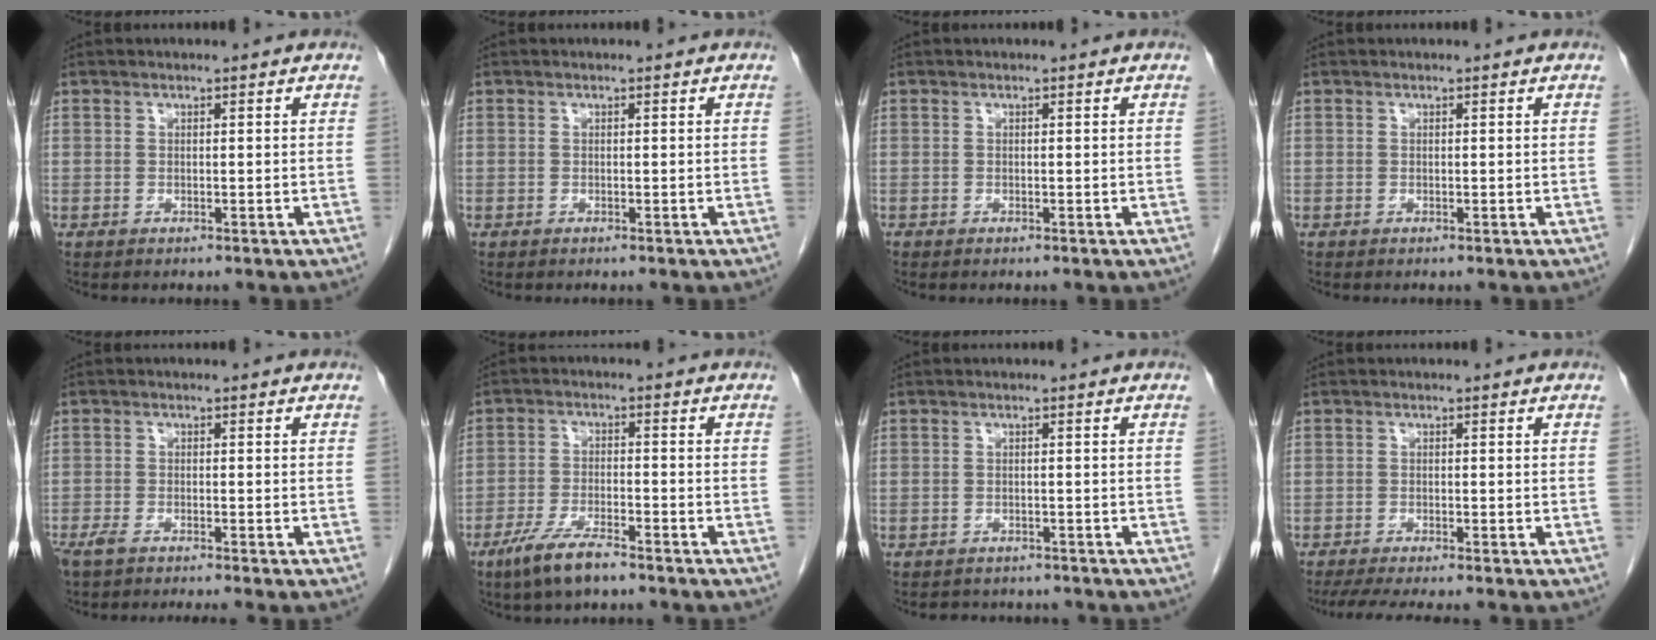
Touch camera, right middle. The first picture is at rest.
{"total": 0.0}
{"total": 0.0}
{"total": 0.0}
{"total": 5.3, "force": [-4.5, 0.2, 2.8], "torque": [-0.042, -0.011, -0.075]}
{"total": 6.7, "force": [-4.9, 1.1, 4.5], "torque": [-0.095, -0.011, -0.090]}
{"total": 4.1, "force": [-3.7, 1.7, 0.5], "torque": [-0.008, 0.001, -0.046]}
{"total": 6.6, "force": [-5.6, 0.1, 3.5], "torque": [-0.049, -0.017, -0.090]}